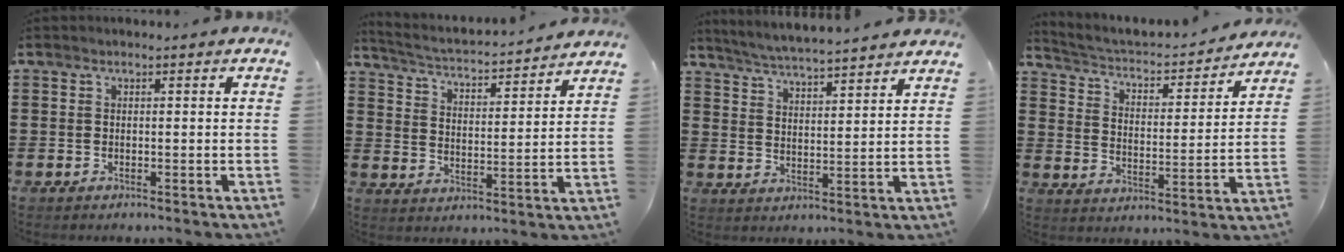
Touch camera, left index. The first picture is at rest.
{"total": 2.6, "force": [2.6, -0.3, 0.6], "torque": [-0.030, -0.031, 0.032]}
{"total": 4.8, "force": [4.7, -0.6, 0.8], "torque": [-0.038, -0.031, 0.081]}
{"total": 2.4, "force": [2.2, 0.6, 0.8], "torque": [-0.034, -0.028, 0.025]}